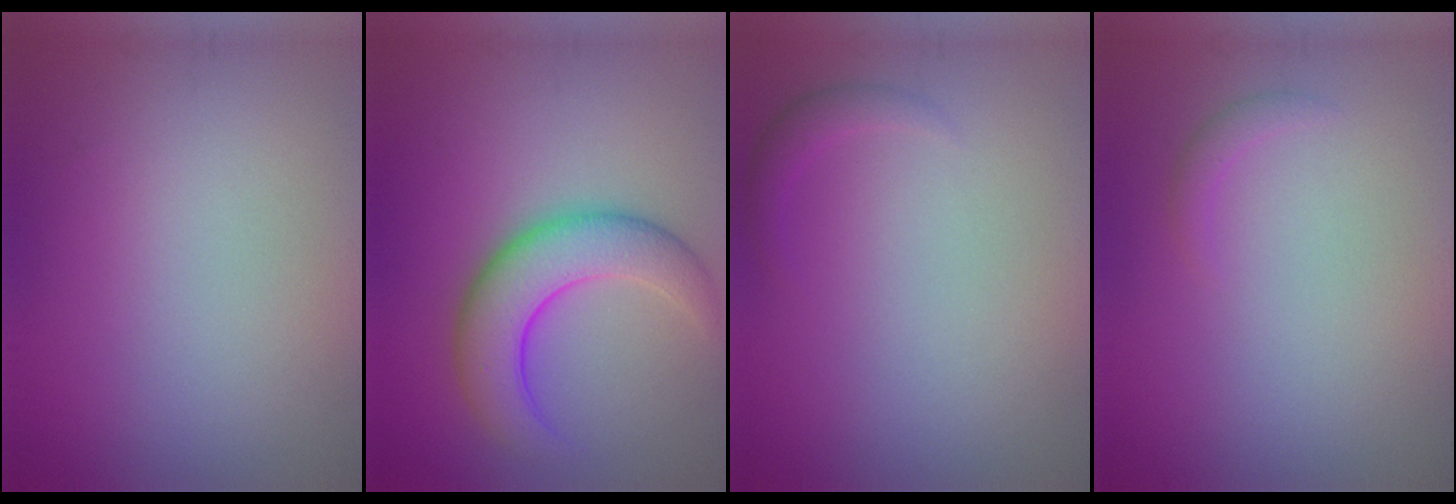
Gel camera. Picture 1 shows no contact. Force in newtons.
{"total": 6.3, "press": 6.3, "slide": 0.2}
{"total": 1.2, "press": 1.2, "slide": 0.1}
{"total": 0.9, "press": 0.9, "slide": 0.0}